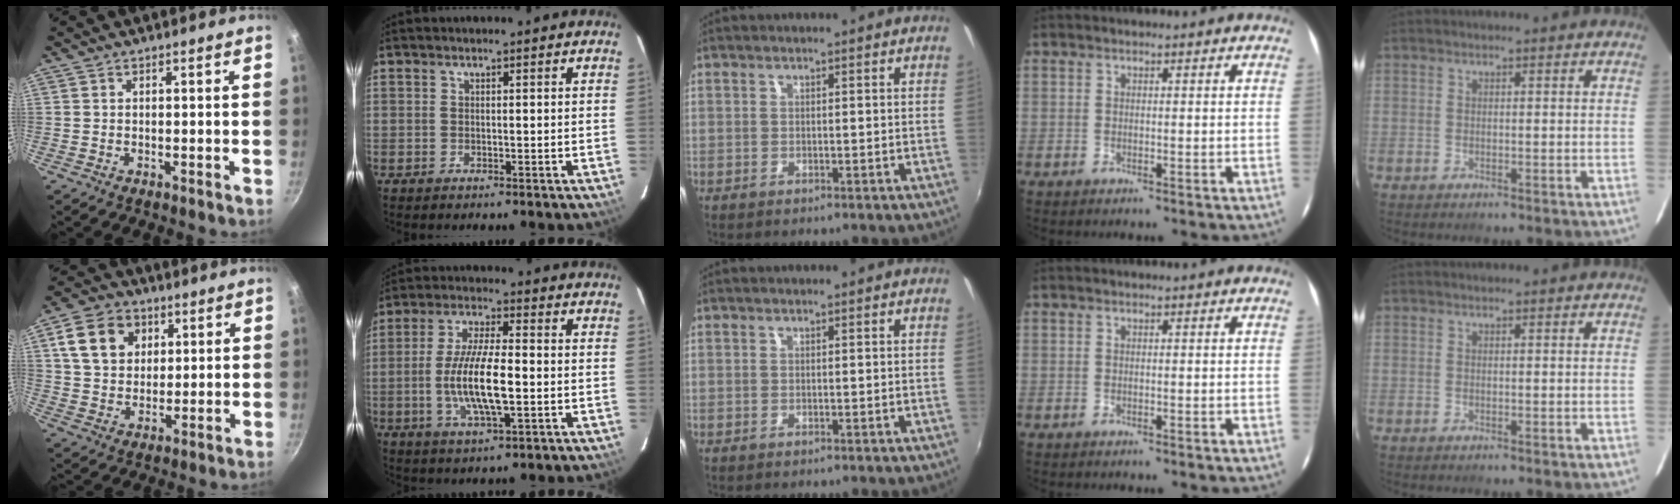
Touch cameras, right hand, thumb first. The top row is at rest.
{"thumb": {"total": 11.8, "force": [4.1, 9.1, 6.2], "torque": [-0.088, 0.000, 0.069]}, "index": {"total": 11.6, "force": [-2.0, 2.9, 11.0], "torque": [-0.218, -0.006, -0.037]}}